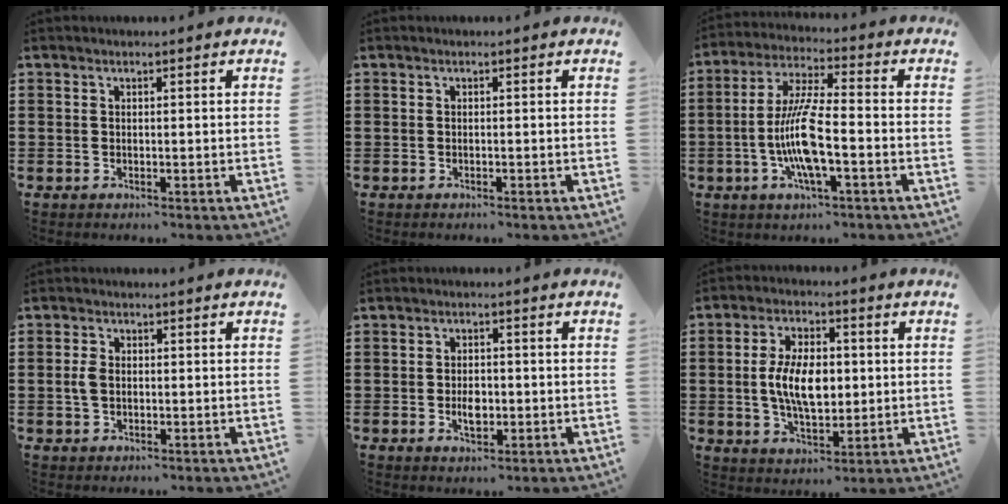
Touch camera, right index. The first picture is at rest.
{"total": 0.0}
{"total": 9.9, "force": [-2.5, 2.0, 9.4], "torque": [-0.212, -0.017, -0.056]}
{"total": 2.6, "force": [0.0, 1.7, 2.0], "torque": [-0.049, 0.004, -0.003]}
{"total": 3.5, "force": [-0.6, 1.9, 2.8], "torque": [-0.046, 0.000, -0.013]}
{"total": 8.9, "force": [0.1, 4.6, 7.6], "torque": [-0.154, 0.004, -0.005]}